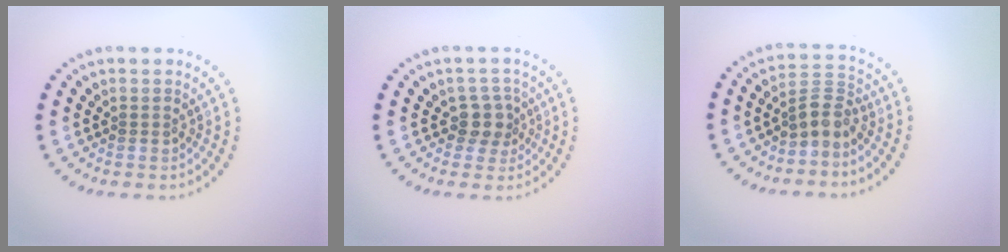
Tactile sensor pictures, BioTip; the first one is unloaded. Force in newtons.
{"total": 2.3, "press": 1.8, "slide": 1.4}
{"total": 2.7, "press": 2.0, "slide": 1.8}